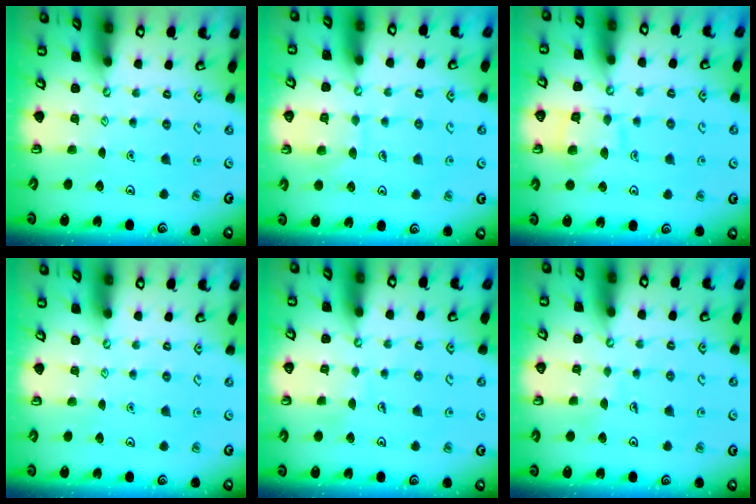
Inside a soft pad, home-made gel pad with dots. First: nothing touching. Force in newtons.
{"total": 7.5, "press": 7.5, "slide": 0.7}
{"total": 10.7, "press": 10.7, "slide": 0.9}
{"total": 0.0}
{"total": 3.8, "press": 3.8, "slide": 0.3}
{"total": 3.8, "press": 3.8, "slide": 0.3}